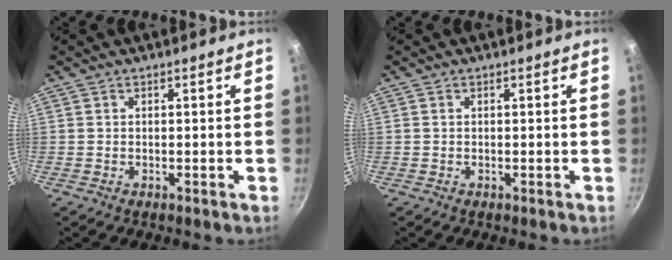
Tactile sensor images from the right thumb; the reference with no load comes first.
{"total": 0.0}